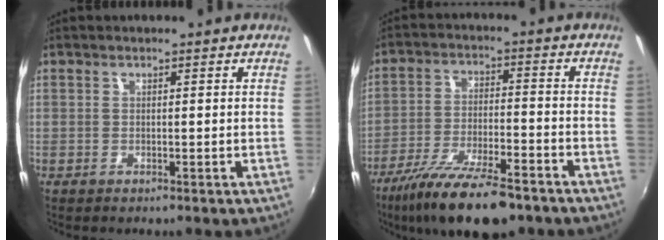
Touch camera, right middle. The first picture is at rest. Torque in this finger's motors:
{"motor_torque": [1.08, -1.05, 0.32, 0.14]}